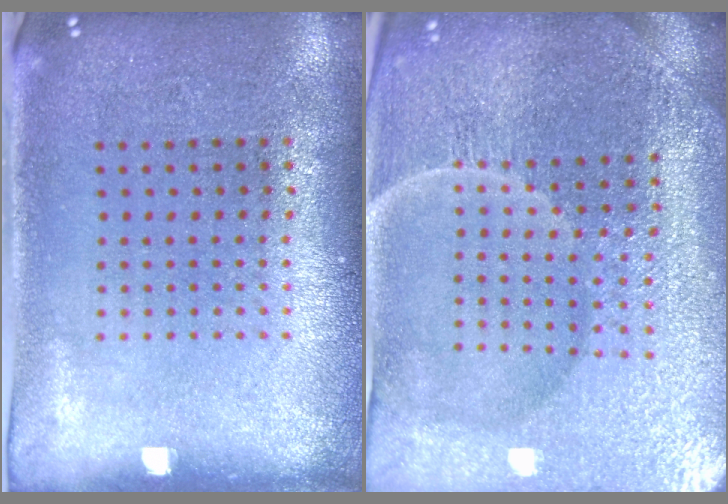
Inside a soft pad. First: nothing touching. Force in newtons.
{"total": 5.6, "press": 5.2, "slide": 2.1}